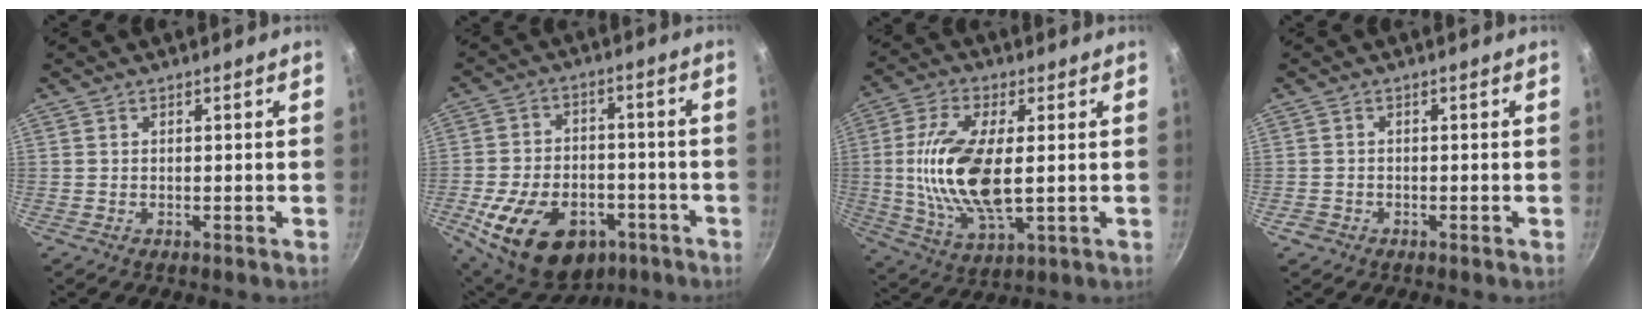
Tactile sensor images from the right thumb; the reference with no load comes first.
{"total": 19.9, "force": [-8.1, 13.2, 12.5], "torque": [-0.195, 0.035, -0.115]}
{"total": 16.0, "force": [0.7, 7.0, 14.4], "torque": [-0.285, -0.006, 0.013]}
{"total": 1.7, "force": [-0.9, 1.3, 0.4], "torque": [-0.008, 0.008, -0.013]}